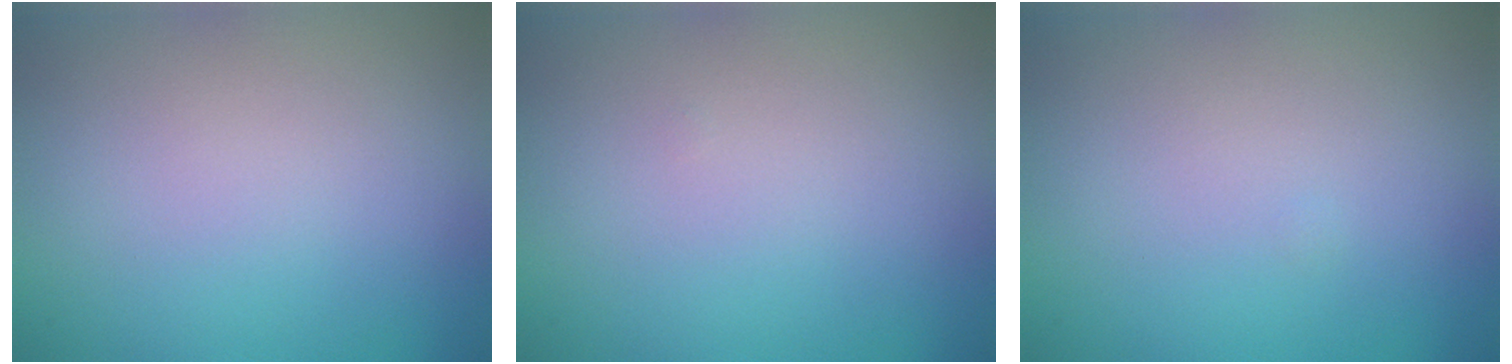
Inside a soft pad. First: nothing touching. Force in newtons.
{"total": 0.0}
{"total": 0.0}